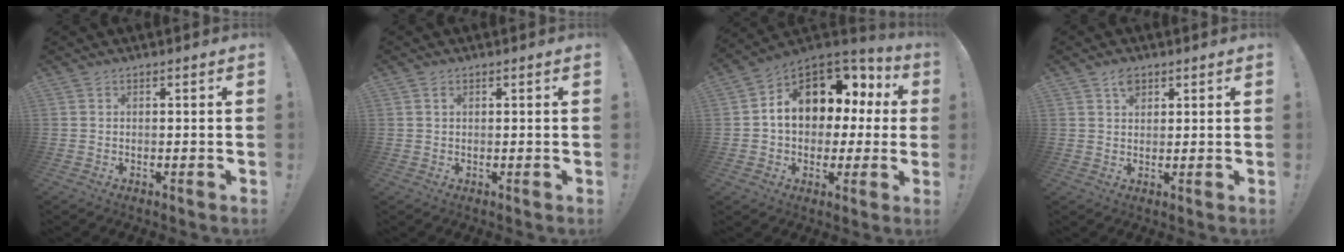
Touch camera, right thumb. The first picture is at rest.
{"total": 0.9, "force": [0.4, 0.6, 0.5], "torque": [-0.009, 0.000, 0.007]}
{"total": 13.7, "force": [4.1, 10.2, 8.1], "torque": [-0.122, -0.020, 0.082]}
{"total": 3.3, "force": [2.1, 2.1, 1.4], "torque": [-0.016, -0.006, 0.036]}